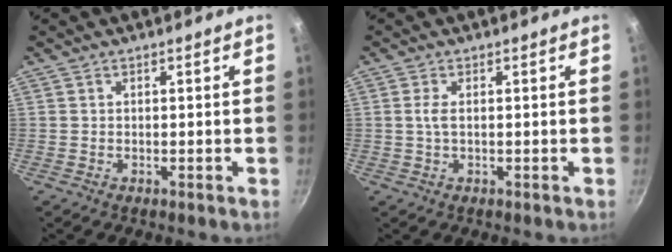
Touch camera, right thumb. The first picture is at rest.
{"total": 2.0, "force": [0.2, 0.7, 1.8], "torque": [-0.044, 0.001, 0.003]}